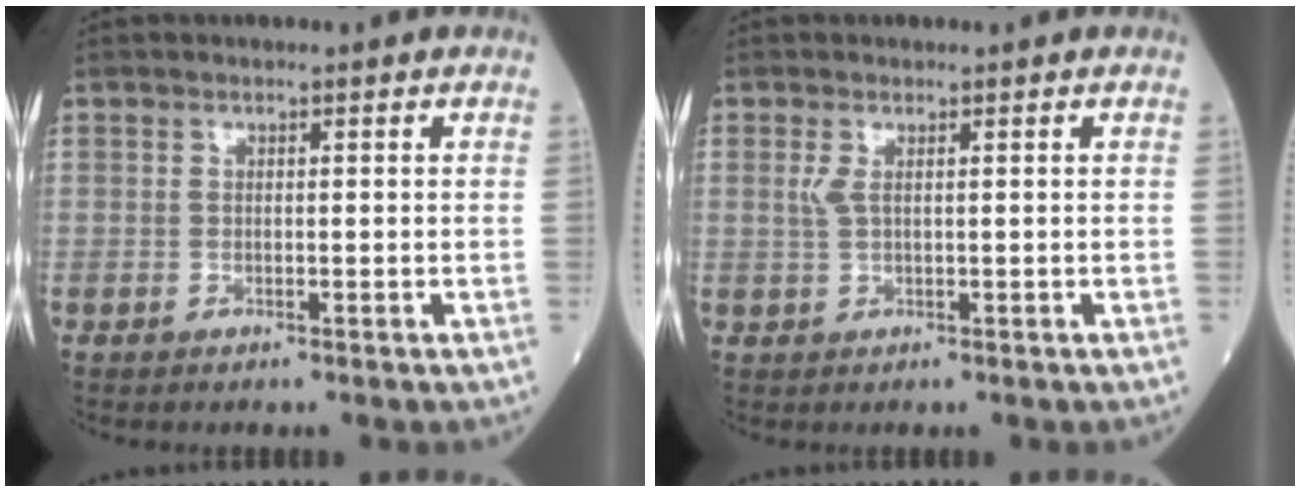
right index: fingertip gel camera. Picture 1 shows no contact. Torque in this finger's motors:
{"motor_torque": [0.02, 0.02, 0.00, 0.03]}